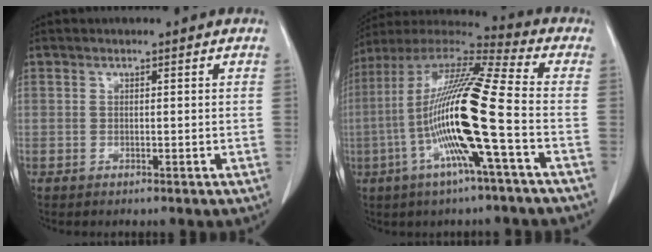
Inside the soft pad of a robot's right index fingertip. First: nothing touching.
{"total": 18.7, "force": [-4.3, 0.0, 18.2], "torque": [-0.357, -0.002, -0.094]}